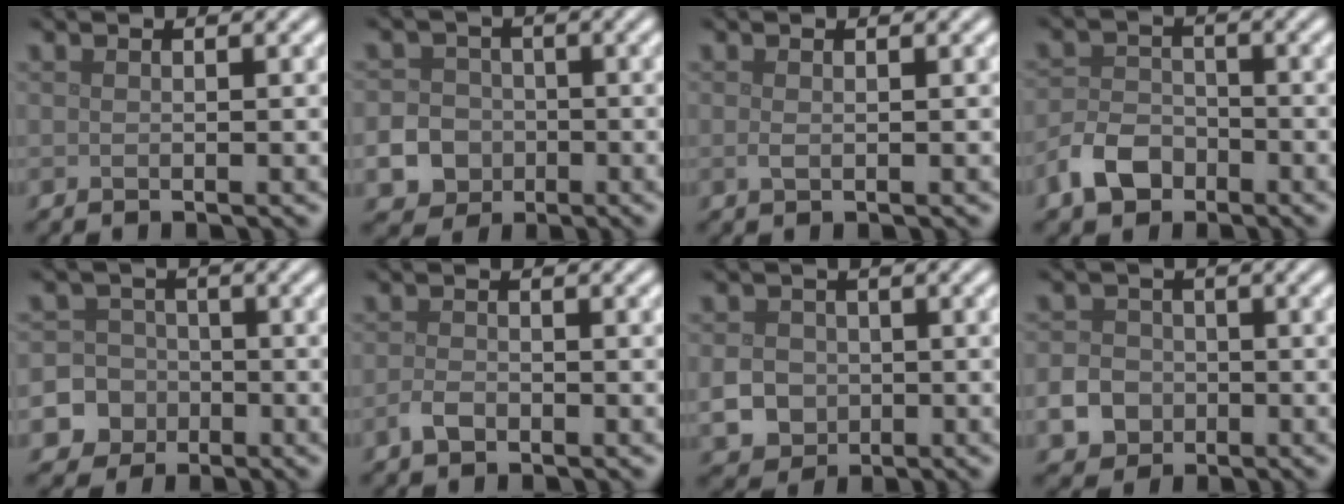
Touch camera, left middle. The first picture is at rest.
{"total": 10.6, "force": [-4.0, 9.5, 2.4], "torque": [-0.060, -0.033, -0.098]}
{"total": 0.7, "force": [0.0, 0.3, 0.6], "torque": [-0.015, -0.002, 0.000]}
{"total": 3.9, "force": [-2.3, 2.5, 1.8], "torque": [-0.034, 0.002, -0.052]}
{"total": 8.0, "force": [-3.5, 7.1, 1.1], "torque": [-0.017, -0.018, -0.083]}
{"total": 1.5, "force": [-0.9, 0.8, 0.9], "torque": [-0.021, 0.000, -0.020]}
{"total": 3.5, "force": [-0.6, 3.1, 1.5], "torque": [-0.032, -0.002, -0.014]}
{"total": 4.4, "force": [-1.6, 3.7, 1.6], "torque": [-0.020, -0.006, -0.043]}